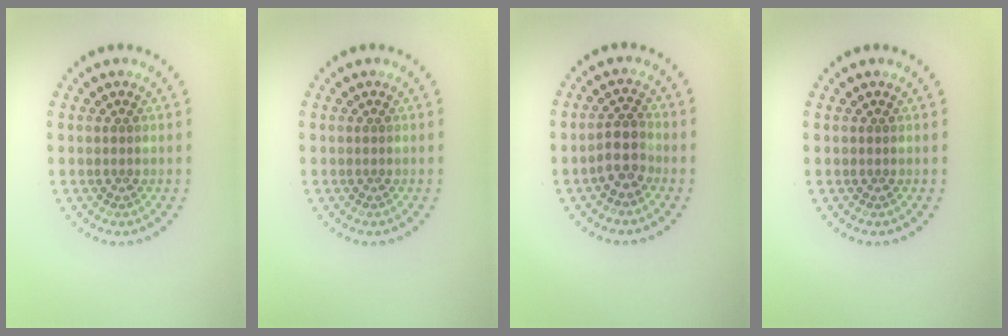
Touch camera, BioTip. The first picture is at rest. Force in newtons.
{"total": 0.0}
{"total": 2.5, "press": 2.2, "slide": 1.2}
{"total": 0.0}